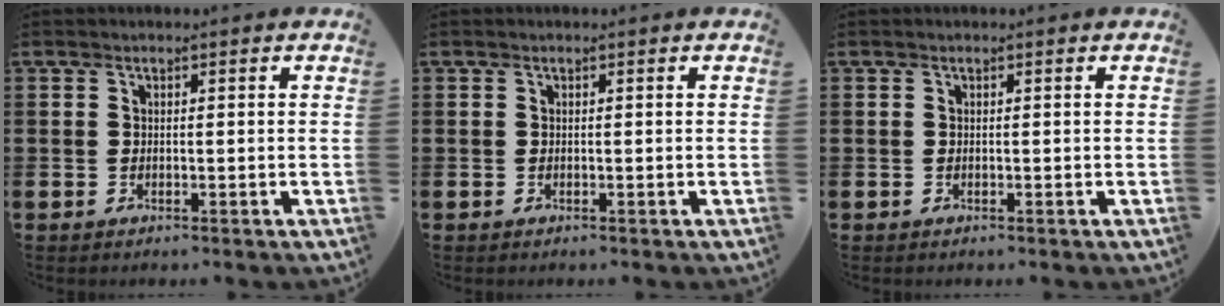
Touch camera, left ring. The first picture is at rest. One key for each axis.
{"total": 0.0}
{"total": 0.0}